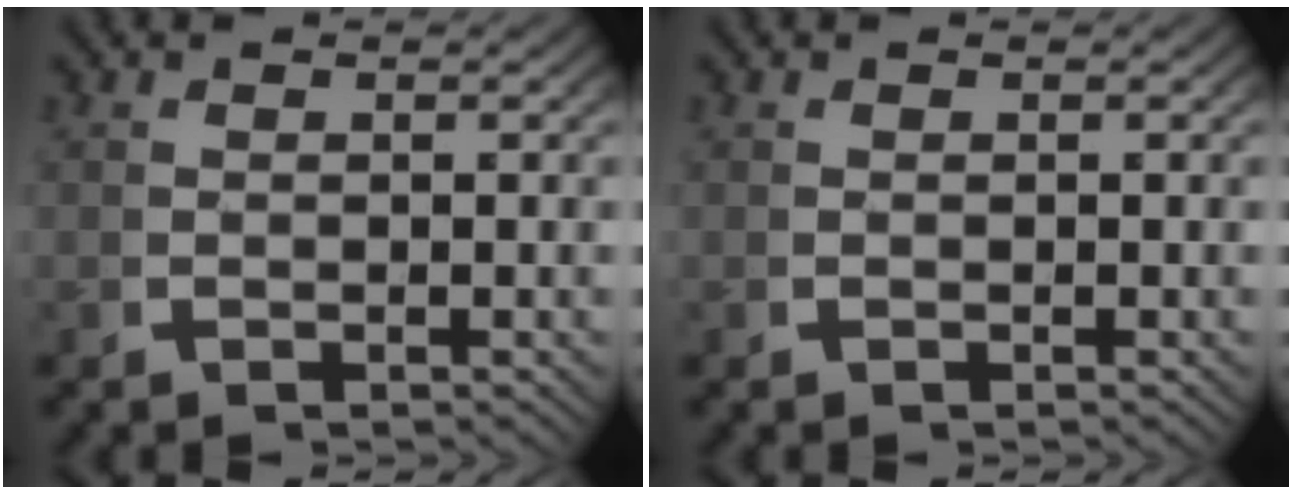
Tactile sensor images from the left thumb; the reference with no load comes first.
{"total": 0.0}